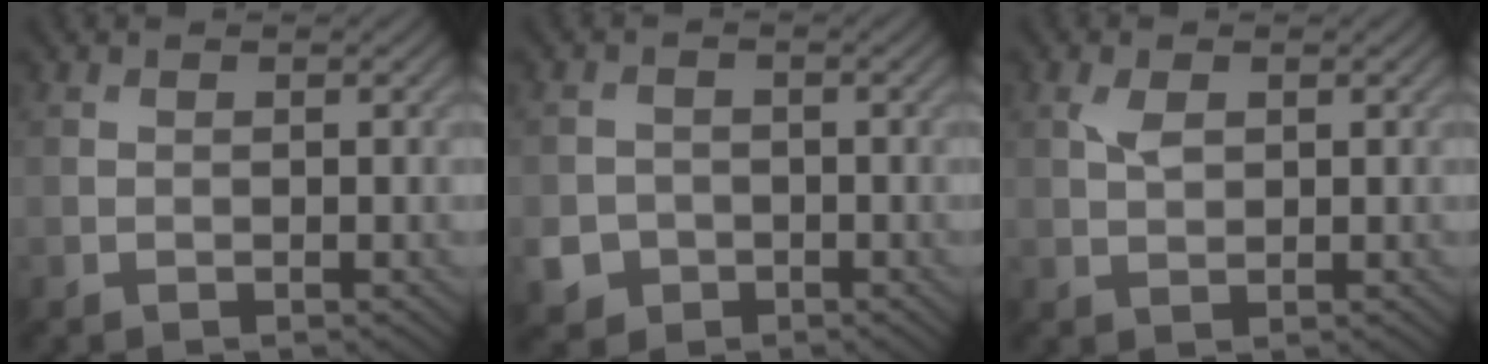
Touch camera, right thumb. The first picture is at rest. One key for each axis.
{"total": 3.5, "fx": -1.6, "fy": 3.0, "fz": 1.0, "tx": -0.024, "ty": -0.009, "tz": -0.033}
{"total": 2.1, "fx": 0.7, "fy": 1.2, "fz": 1.6, "tx": -0.039, "ty": 0.000, "tz": 0.015}